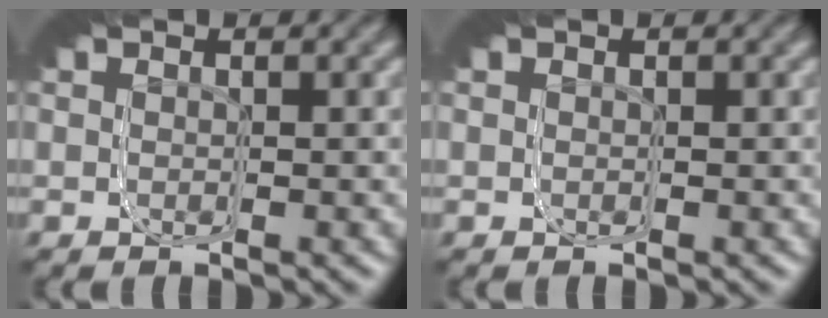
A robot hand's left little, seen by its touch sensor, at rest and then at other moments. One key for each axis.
{"total": 0.0}